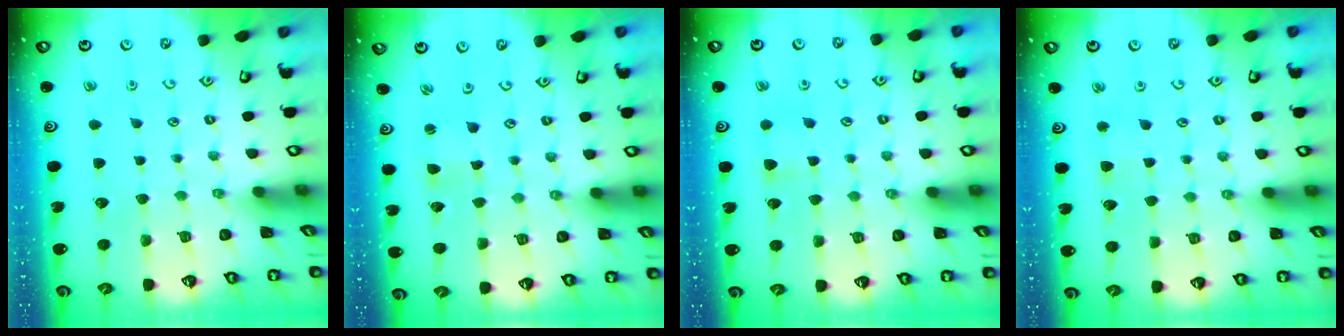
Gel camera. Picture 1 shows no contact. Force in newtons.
{"total": 1.9, "press": 1.9, "slide": 0.3}
{"total": 4.4, "press": 4.3, "slide": 0.8}
{"total": 2.8, "press": 2.8, "slide": 0.5}